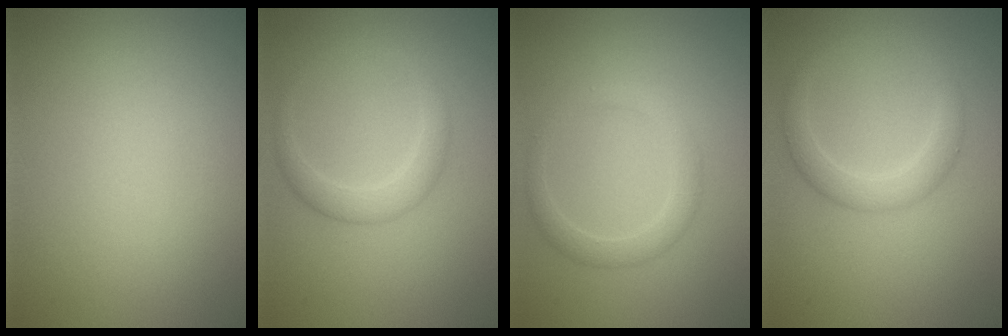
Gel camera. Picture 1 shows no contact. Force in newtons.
{"total": 2.4, "press": 2.4, "slide": 0.1}
{"total": 2.2, "press": 2.2, "slide": 0.2}
{"total": 2.5, "press": 2.5, "slide": 0.1}